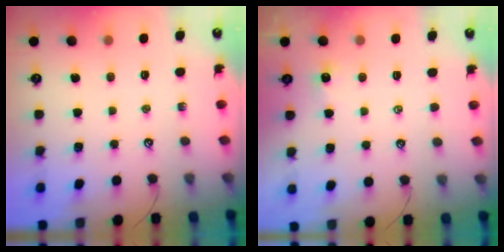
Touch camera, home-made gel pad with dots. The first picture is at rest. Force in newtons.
{"total": 0.8, "press": 0.8, "slide": 0.3}